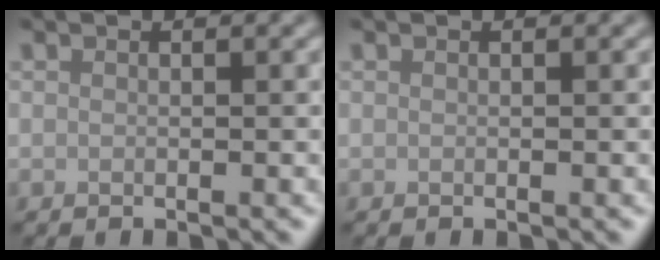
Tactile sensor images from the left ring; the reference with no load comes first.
{"total": 0.0}